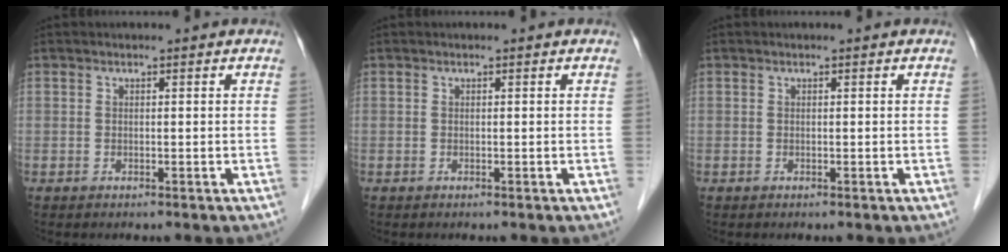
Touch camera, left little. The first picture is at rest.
{"total": 0.0}
{"total": 0.0}